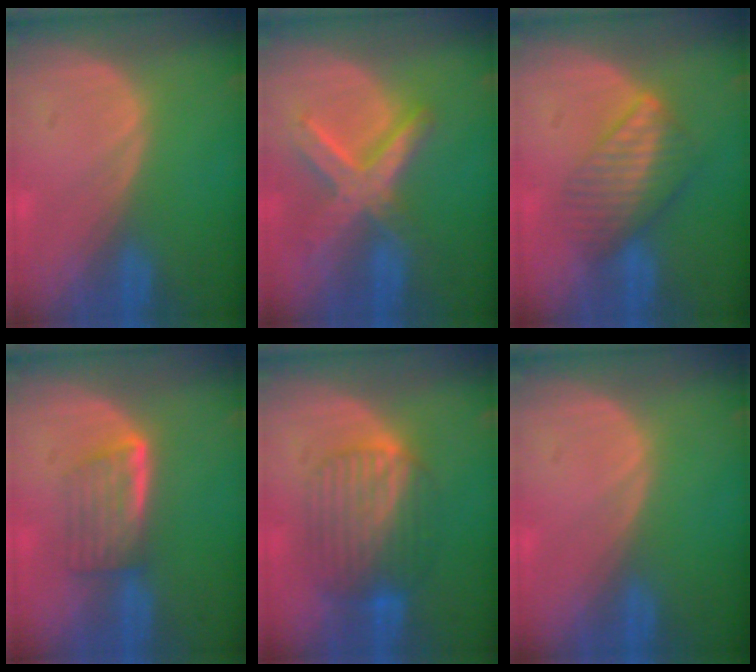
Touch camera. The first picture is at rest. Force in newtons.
{"total": 8.3, "press": 7.2, "slide": 4.2}
{"total": 6.5, "press": 6.1, "slide": 2.4}
{"total": 5.8, "press": 4.9, "slide": 3.0}
{"total": 7.4, "press": 7.3, "slide": 0.3}
{"total": 0.0}